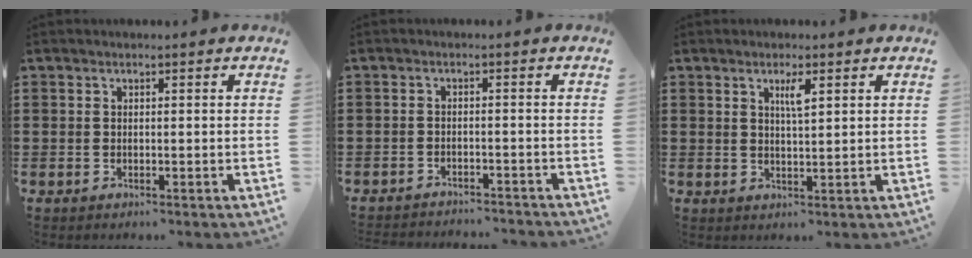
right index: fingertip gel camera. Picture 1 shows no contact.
{"total": 2.1, "force": [-2.1, 0.0, 0.1], "torque": [-0.006, 0.000, -0.044]}
{"total": 2.7, "force": [1.3, 0.5, 2.3], "torque": [-0.040, -0.001, 0.019]}